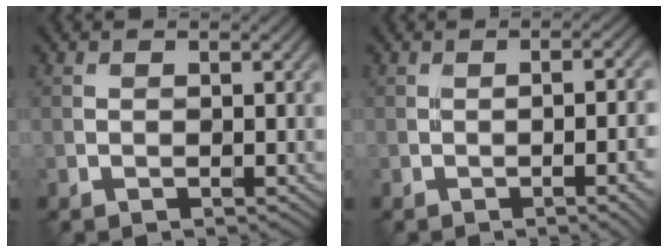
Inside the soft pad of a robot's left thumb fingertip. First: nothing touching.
{"total": 6.0, "force": [-1.7, 1.4, 5.6], "torque": [-0.067, -0.001, -0.018]}